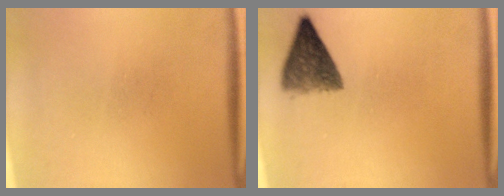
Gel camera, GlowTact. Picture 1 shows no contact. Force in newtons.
{"total": 6.3}